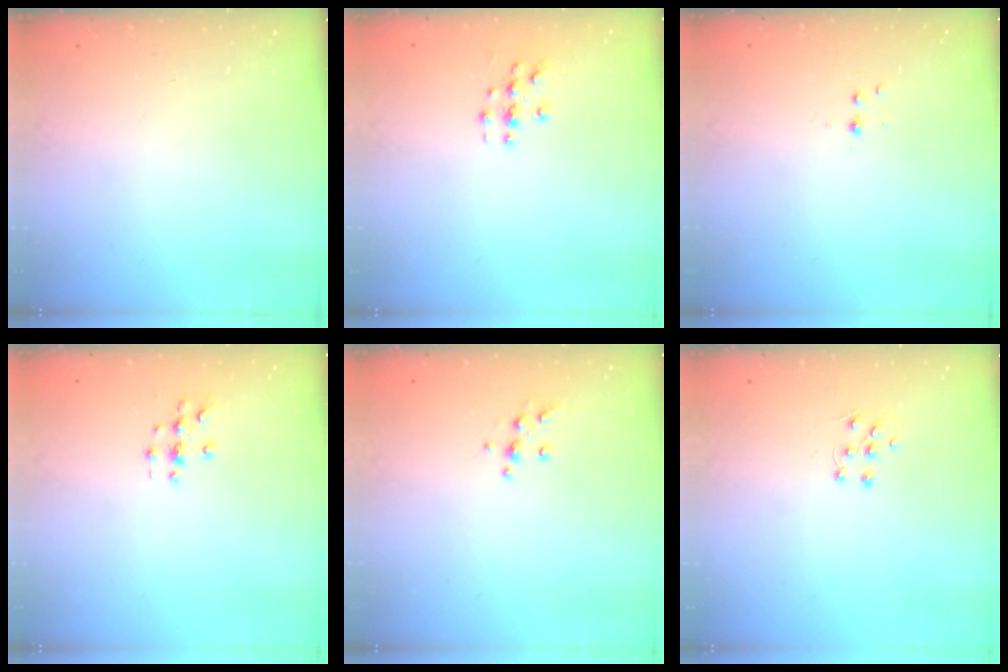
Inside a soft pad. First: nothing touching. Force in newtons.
{"total": 3.1, "press": 3.1, "slide": 0.2}
{"total": 3.0, "press": 2.6, "slide": 1.5}
{"total": 2.7, "press": 2.7, "slide": 0.3}
{"total": 6.4, "press": 6.4, "slide": 0.5}
{"total": 4.9, "press": 4.9, "slide": 0.4}